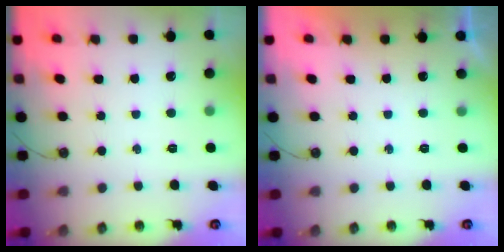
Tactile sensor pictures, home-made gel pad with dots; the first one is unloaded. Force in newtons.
{"total": 0.0}